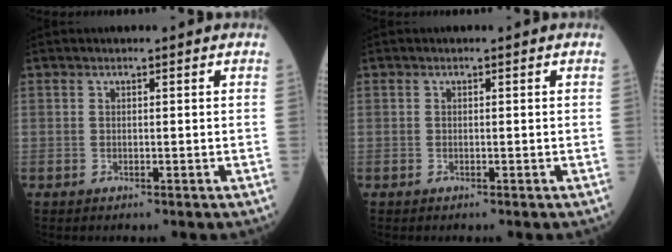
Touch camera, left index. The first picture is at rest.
{"total": 0.0}